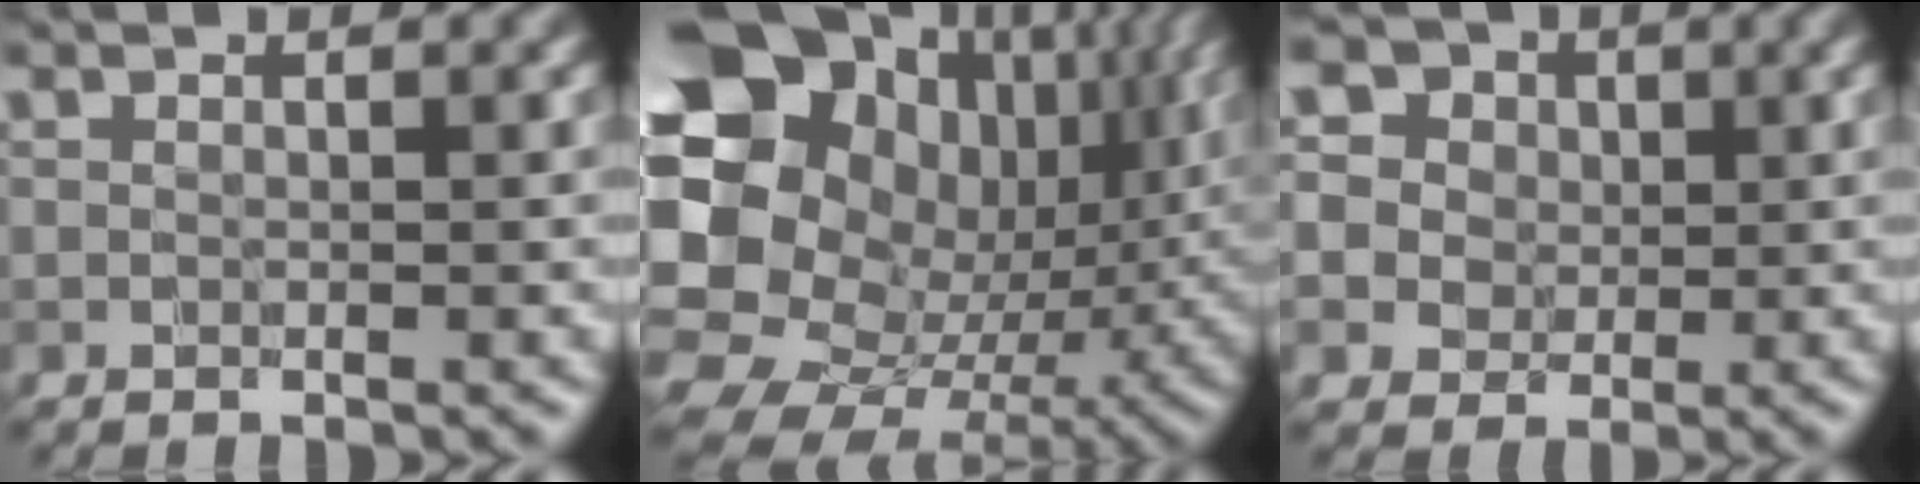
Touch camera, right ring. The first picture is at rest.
{"total": 18.2, "force": [2.3, 14.2, 11.1], "torque": [-0.211, -0.016, 0.078]}
{"total": 10.9, "force": [5.3, 8.3, 4.5], "torque": [-0.101, 0.031, 0.065]}